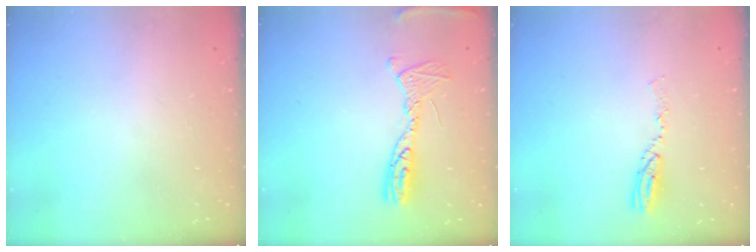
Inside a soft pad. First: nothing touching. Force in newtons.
{"total": 12.0, "press": 11.9, "slide": 1.1}
{"total": 6.5, "press": 6.5, "slide": 0.7}